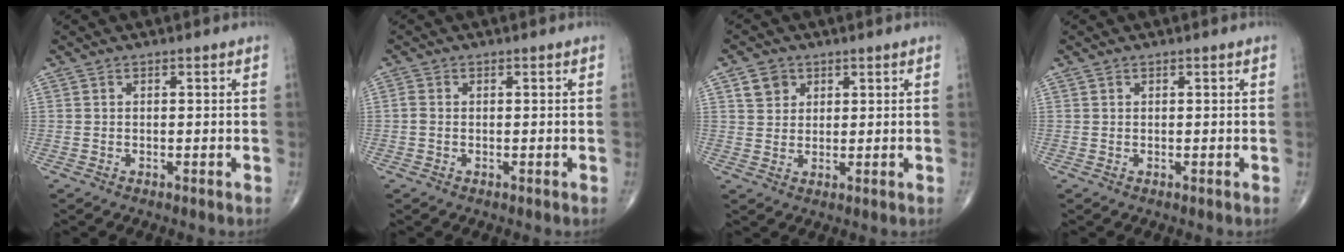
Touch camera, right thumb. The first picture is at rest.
{"total": 1.1, "force": [-0.2, 0.8, 0.7], "torque": [-0.015, -0.002, -0.006]}
{"total": 4.2, "force": [2.0, 3.5, 1.3], "torque": [-0.007, -0.007, 0.036]}
{"total": 0.0}